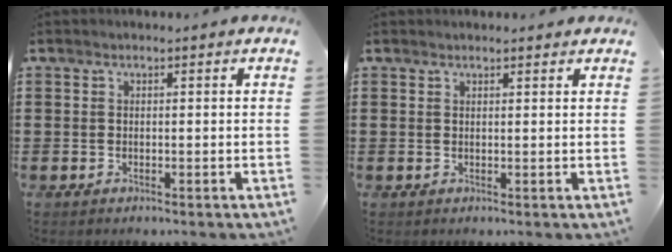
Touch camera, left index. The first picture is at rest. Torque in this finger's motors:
{"motor_torque": [1.22, -0.92, 0.53, 0.04]}